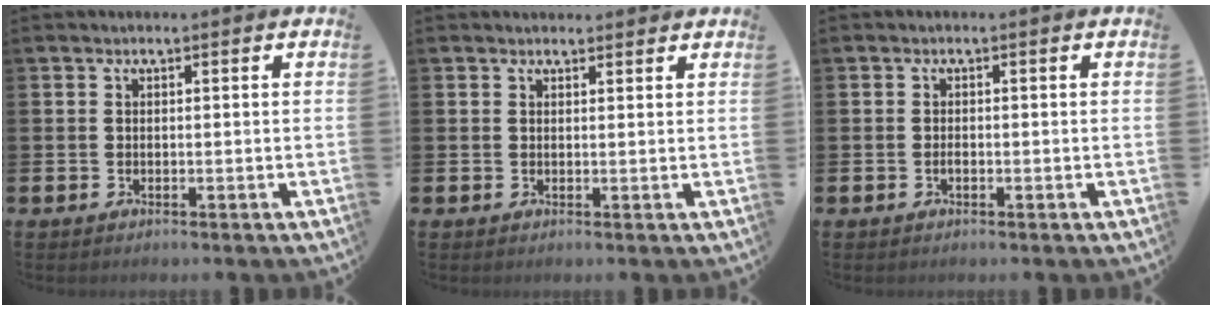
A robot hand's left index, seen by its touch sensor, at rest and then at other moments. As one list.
[{"total": 1.2, "force": [1.1, 0.4, 0.0], "torque": [0.007, -0.001, 0.019]}, {"total": 0.8, "force": [-0.4, 0.3, 0.7], "torque": [-0.020, 0.003, -0.007]}]